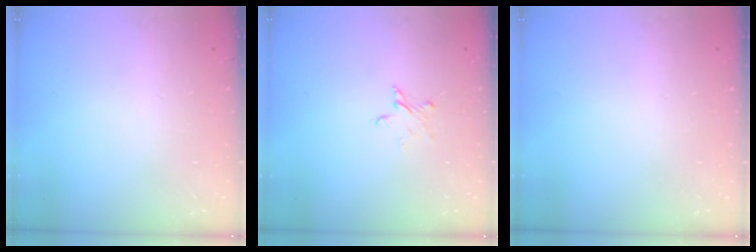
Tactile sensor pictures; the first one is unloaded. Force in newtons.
{"total": 3.3, "press": 3.3, "slide": 0.3}
{"total": 0.0}